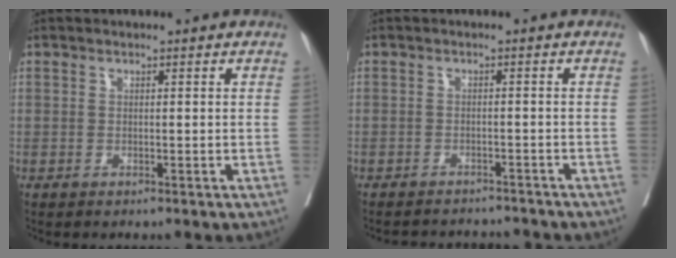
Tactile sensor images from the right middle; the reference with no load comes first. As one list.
[{"total": 7.4, "force": [-7.2, 1.3, 1.1], "torque": [-0.012, 0.005, -0.087]}]